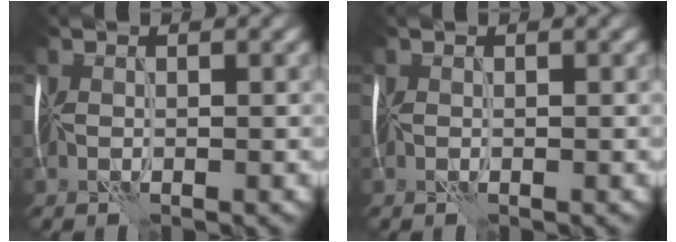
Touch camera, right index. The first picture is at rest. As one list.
[{"total": 0.0}]